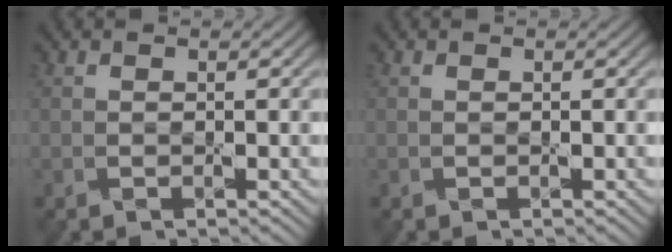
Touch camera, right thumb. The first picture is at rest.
{"total": 0.0}